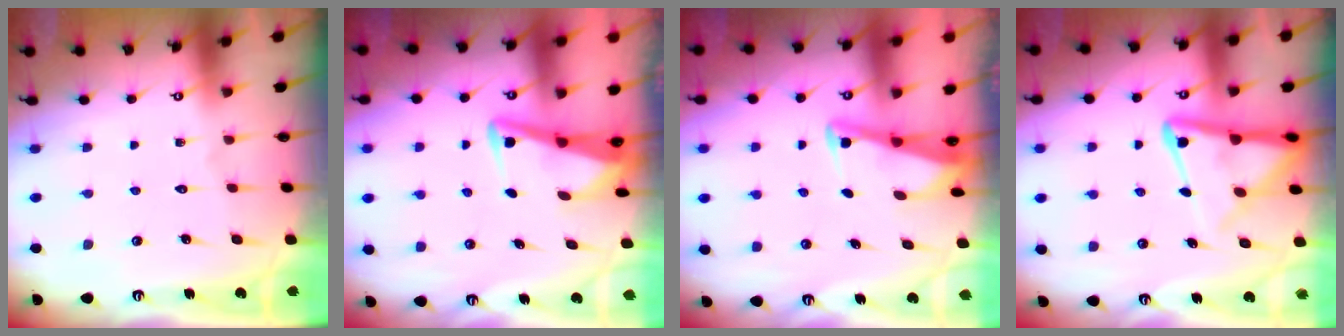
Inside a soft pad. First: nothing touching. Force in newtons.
{"total": 4.0, "press": 3.9, "slide": 0.4}
{"total": 2.7, "press": 2.7, "slide": 0.3}
{"total": 10.1, "press": 10.0, "slide": 1.1}